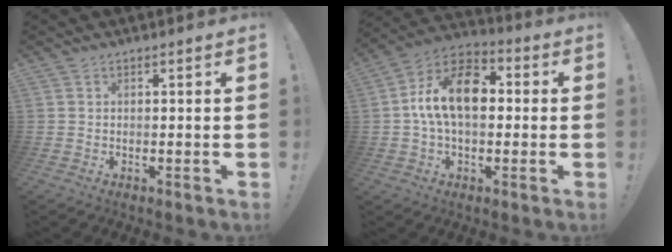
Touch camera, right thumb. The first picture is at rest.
{"total": 15.9, "force": [2.0, 9.4, 12.6], "torque": [-0.220, 0.012, 0.035]}